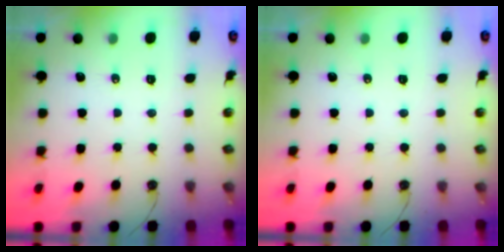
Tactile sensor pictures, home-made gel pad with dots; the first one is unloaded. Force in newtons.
{"total": 0.0}